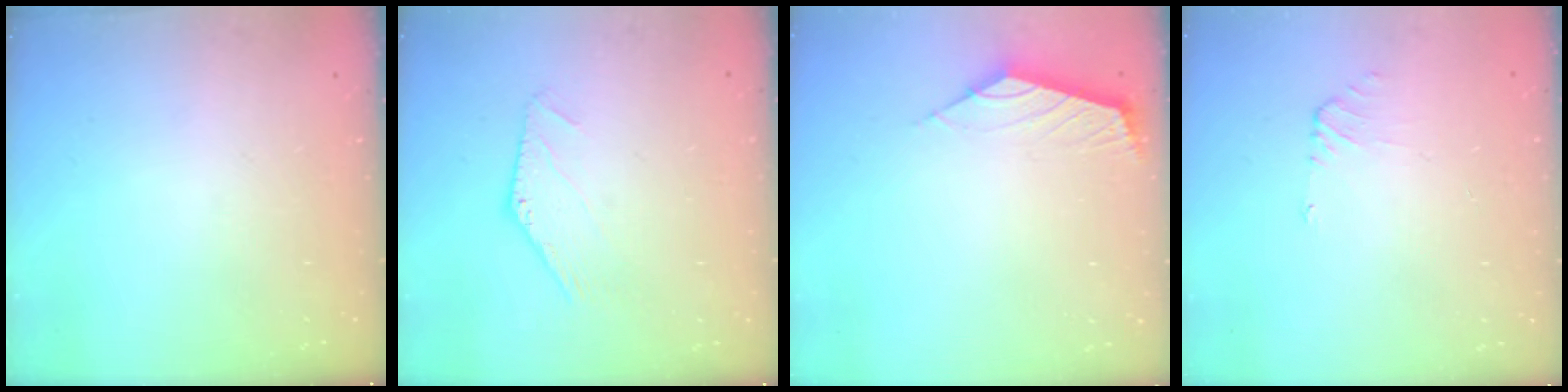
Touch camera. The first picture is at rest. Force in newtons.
{"total": 0.0}
{"total": 2.4, "press": 2.3, "slide": 0.6}
{"total": 0.6, "press": 0.4, "slide": 0.4}